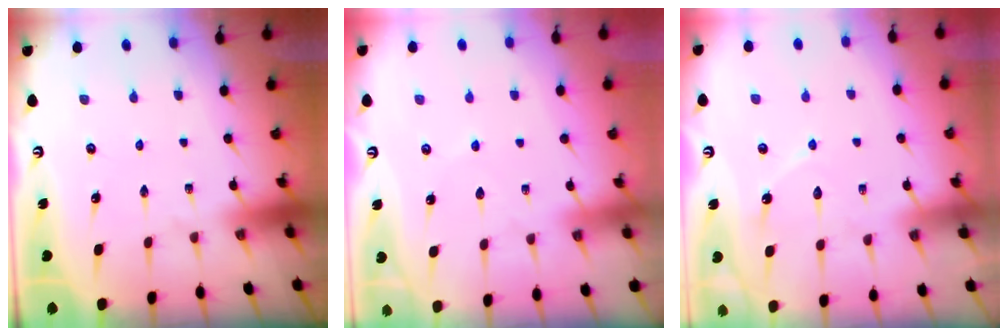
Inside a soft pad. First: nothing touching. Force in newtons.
{"total": 2.4, "press": 2.4, "slide": 0.5}
{"total": 6.9, "press": 6.9, "slide": 0.6}